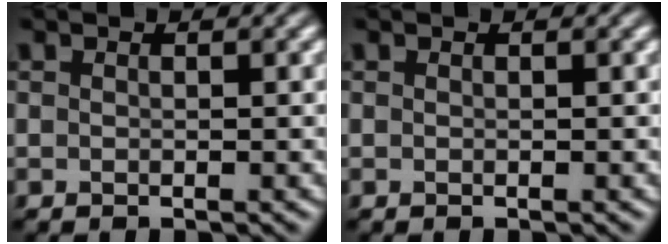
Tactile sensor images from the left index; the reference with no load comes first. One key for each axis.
{"total": 0.0}